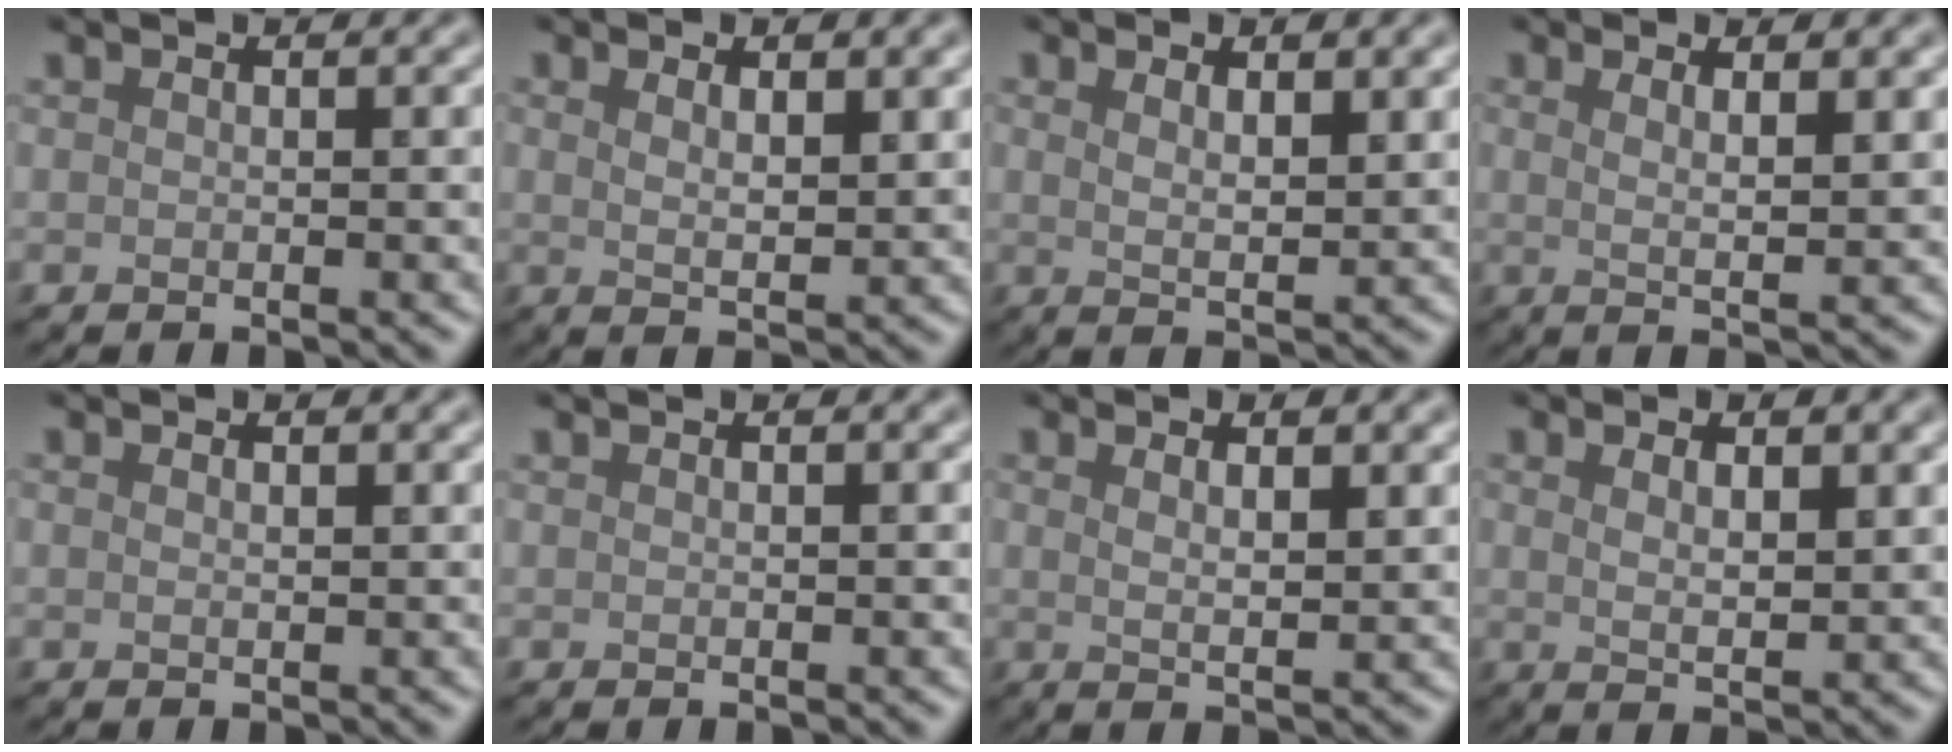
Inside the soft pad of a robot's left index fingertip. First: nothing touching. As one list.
[{"total": 2.9, "force": [1.4, 0.8, 2.4], "torque": [-0.035, -0.003, 0.022]}, {"total": 3.1, "force": [1.5, 0.9, 2.6], "torque": [-0.037, -0.004, 0.025]}, {"total": 3.8, "force": [1.5, 1.0, 3.3], "torque": [-0.042, 0.002, 0.009]}, {"total": 0.6, "force": [0.3, 0.3, 0.4], "torque": [-0.008, 0.000, 0.005]}, {"total": 0.0}, {"total": 3.6, "force": [1.4, 0.9, 3.2], "torque": [-0.040, -0.001, 0.017]}, {"total": 3.2, "force": [1.4, 1.0, 2.8], "torque": [-0.044, -0.001, 0.021]}]